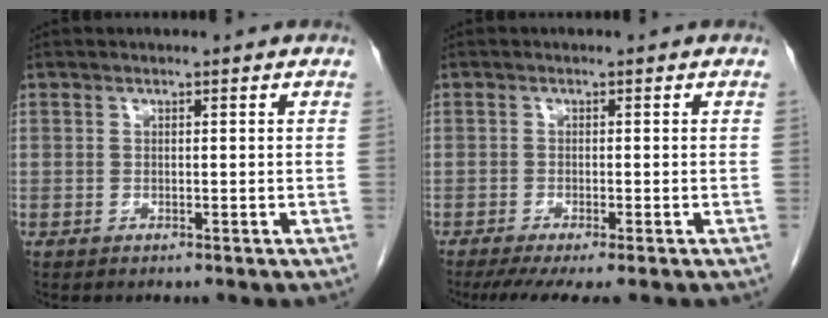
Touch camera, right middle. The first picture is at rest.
{"total": 6.3, "force": [-4.8, 0.5, 4.0], "torque": [-0.058, -0.017, -0.075]}